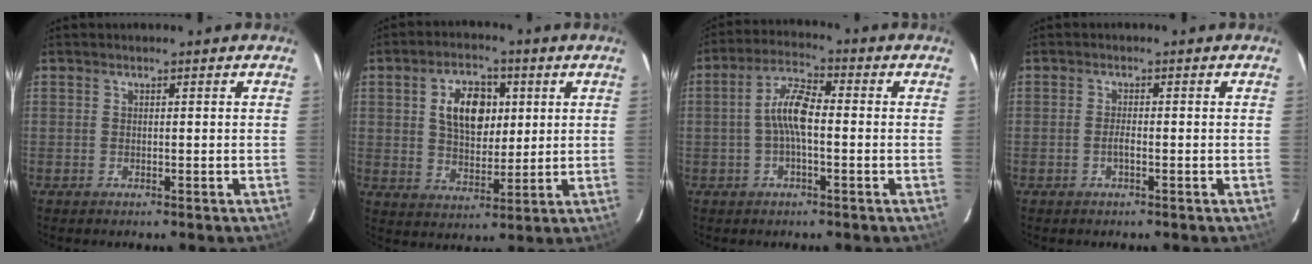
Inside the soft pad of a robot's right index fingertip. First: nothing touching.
{"total": 10.3, "force": [2.7, 6.4, 7.6], "torque": [-0.132, 0.018, 0.052]}
{"total": 7.0, "force": [-0.8, 2.2, 6.6], "torque": [-0.135, 0.018, -0.018]}
{"total": 1.5, "force": [-0.6, 0.4, 1.3], "torque": [-0.027, 0.002, -0.012]}